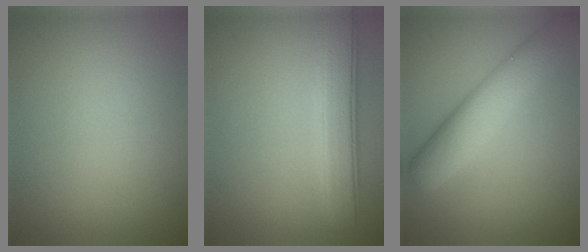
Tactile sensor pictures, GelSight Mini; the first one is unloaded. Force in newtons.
{"total": 4.7, "press": 4.7, "slide": 0.5}
{"total": 6.5, "press": 6.5, "slide": 0.5}